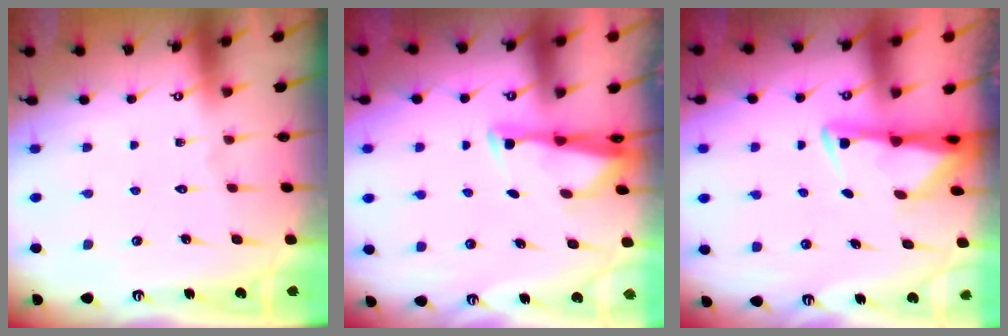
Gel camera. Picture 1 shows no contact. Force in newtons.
{"total": 3.0, "press": 2.9, "slide": 0.8}
{"total": 2.8, "press": 2.8, "slide": 0.6}